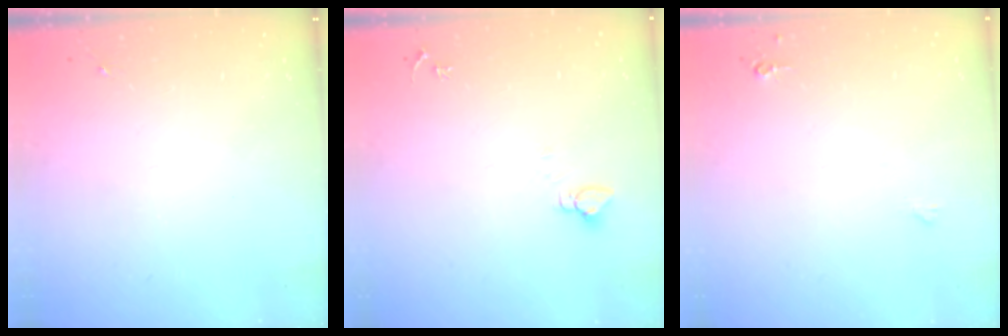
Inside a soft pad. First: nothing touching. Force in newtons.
{"total": 2.7, "press": 2.7, "slide": 0.1}
{"total": 3.8, "press": 3.8, "slide": 0.6}